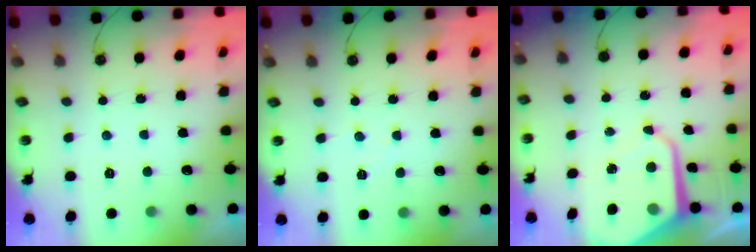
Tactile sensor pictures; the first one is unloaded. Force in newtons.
{"total": 4.4, "press": 4.4, "slide": 0.6}
{"total": 10.1, "press": 10.0, "slide": 0.7}